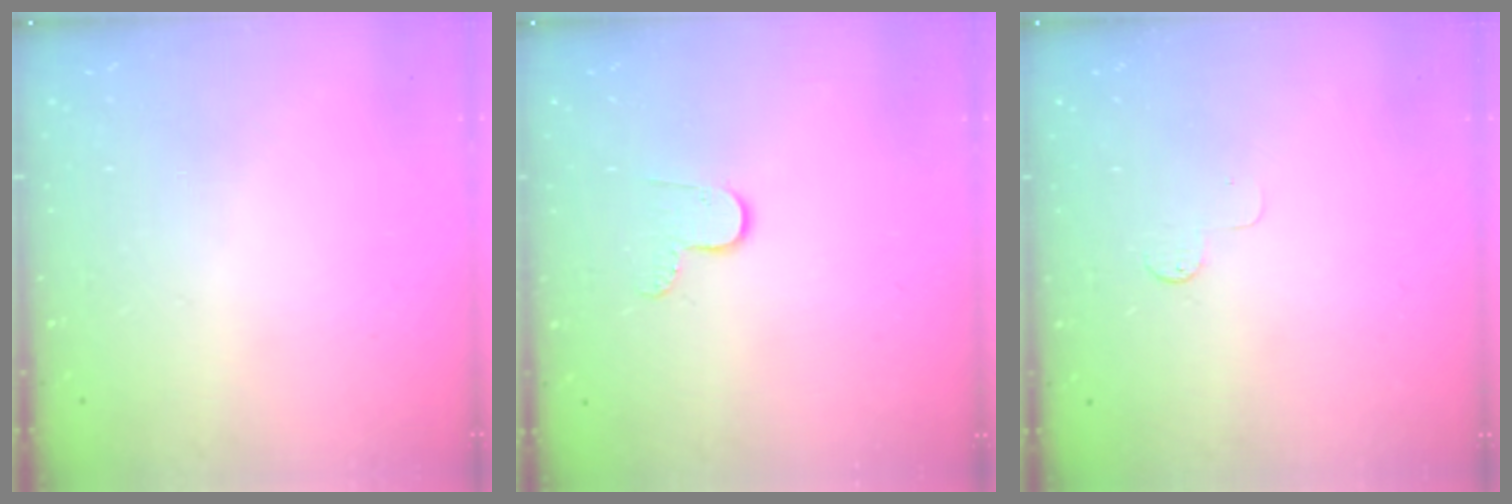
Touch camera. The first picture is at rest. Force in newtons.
{"total": 7.0, "press": 7.0, "slide": 0.6}
{"total": 2.6, "press": 2.6, "slide": 0.3}